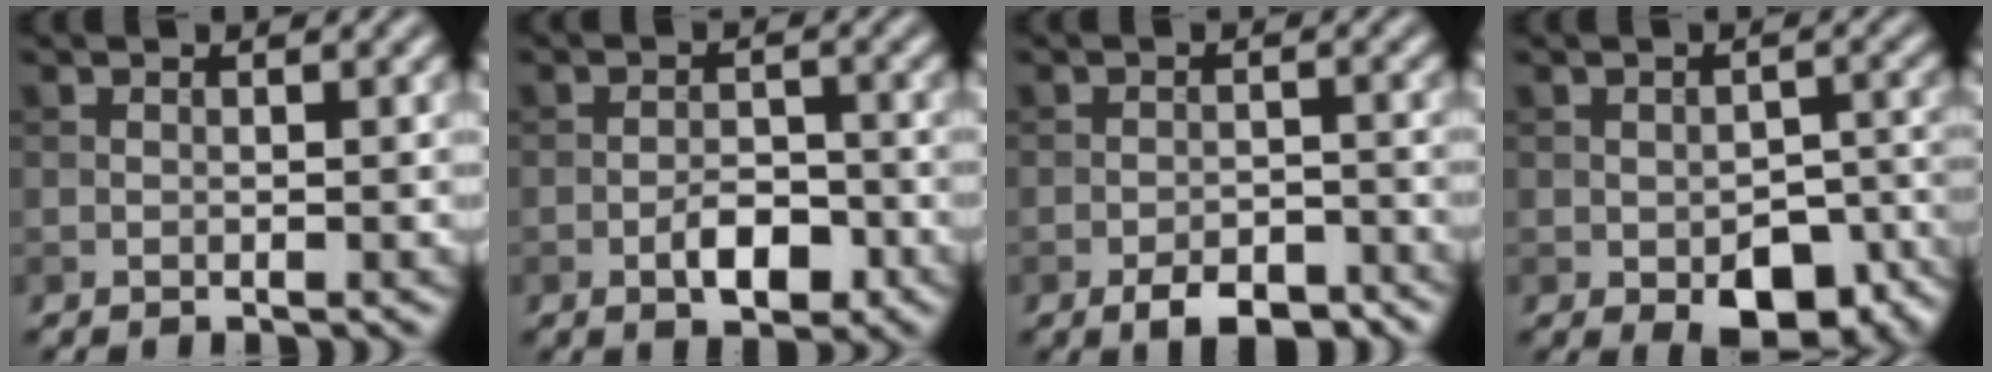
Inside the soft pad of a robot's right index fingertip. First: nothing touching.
{"total": 3.6, "force": [-1.7, 1.8, 2.7], "torque": [-0.040, 0.004, -0.028]}
{"total": 4.5, "force": [-3.2, 1.9, 2.6], "torque": [-0.036, -0.003, -0.052]}
{"total": 7.8, "force": [-3.8, 4.1, 5.4], "torque": [-0.069, -0.019, -0.040]}